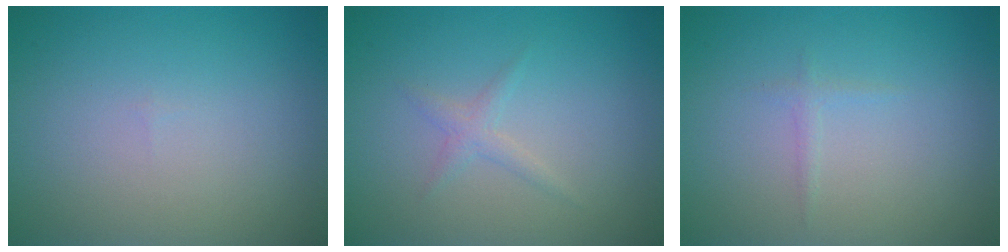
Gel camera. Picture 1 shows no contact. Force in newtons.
{"total": 1.2, "press": 1.2, "slide": 0.0}
{"total": 0.6, "press": 0.6, "slide": 0.0}